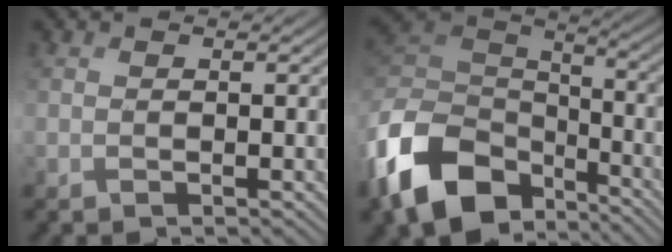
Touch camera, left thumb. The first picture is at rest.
{"total": 15.0, "force": [-8.7, 9.3, 8.0], "torque": [-0.216, -0.022, -0.173]}